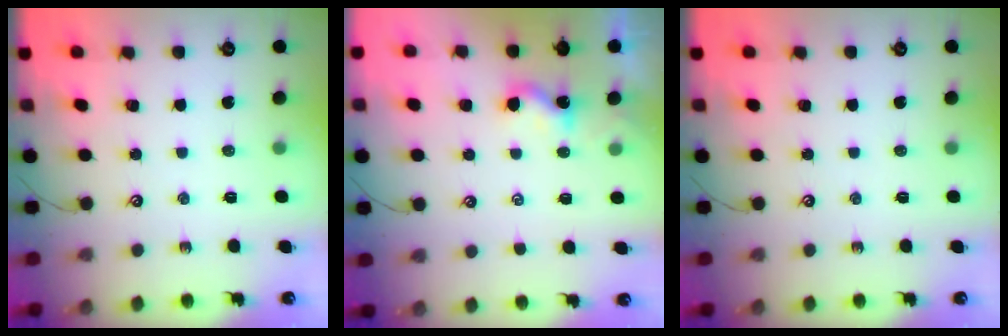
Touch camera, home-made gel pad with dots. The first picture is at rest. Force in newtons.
{"total": 1.9, "press": 1.9, "slide": 0.1}
{"total": 0.0}